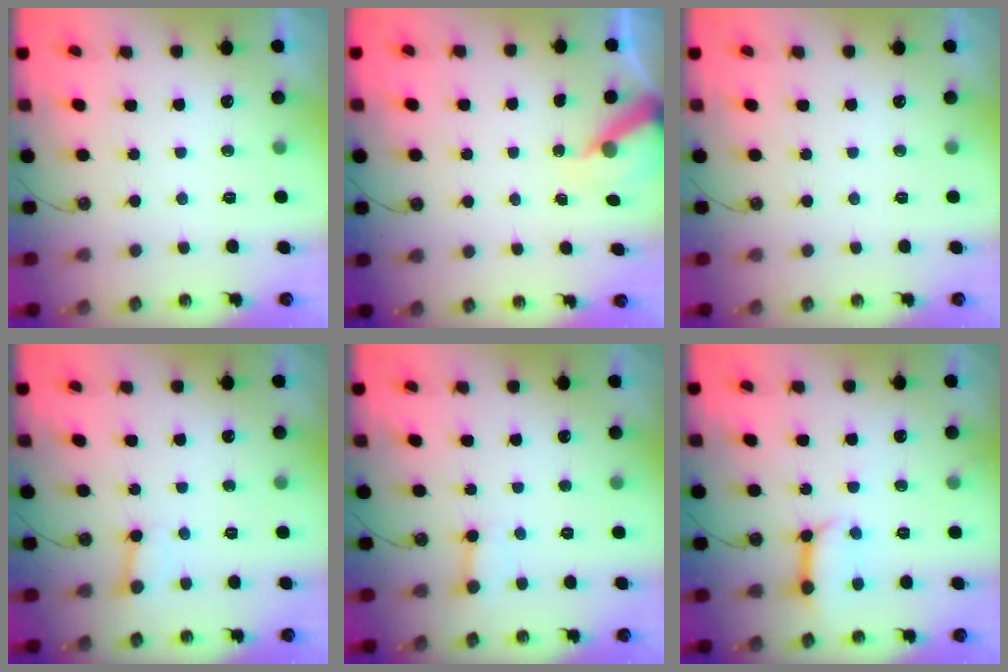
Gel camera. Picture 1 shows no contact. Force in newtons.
{"total": 6.8, "press": 6.8, "slide": 0.4}
{"total": 0.0}
{"total": 3.3, "press": 3.3, "slide": 0.2}
{"total": 2.5, "press": 2.5, "slide": 0.4}
{"total": 10.4, "press": 10.3, "slide": 1.1}